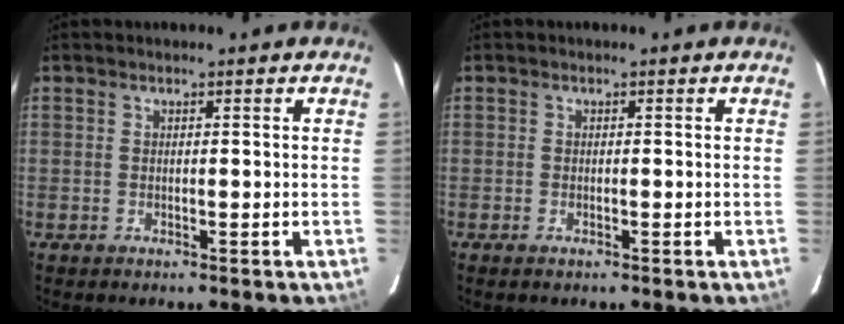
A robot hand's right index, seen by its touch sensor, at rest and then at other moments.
{"total": 0.8, "force": [-0.6, 0.3, 0.4], "torque": [-0.009, -0.002, -0.011]}